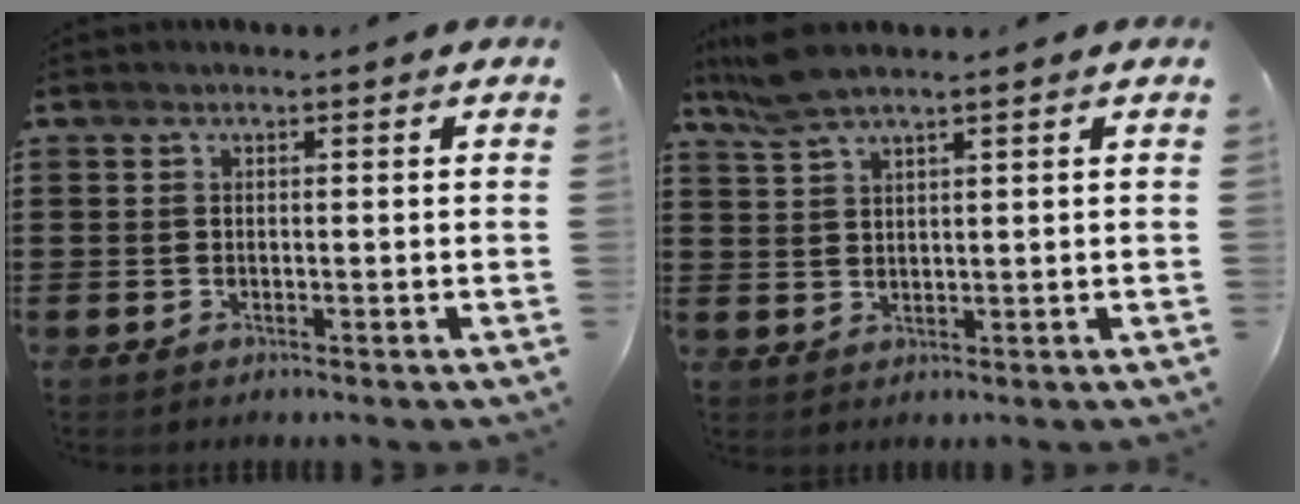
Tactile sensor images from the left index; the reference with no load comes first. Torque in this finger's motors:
{"motor_torque": [0.02, 0.08, 0.42, 0.05]}